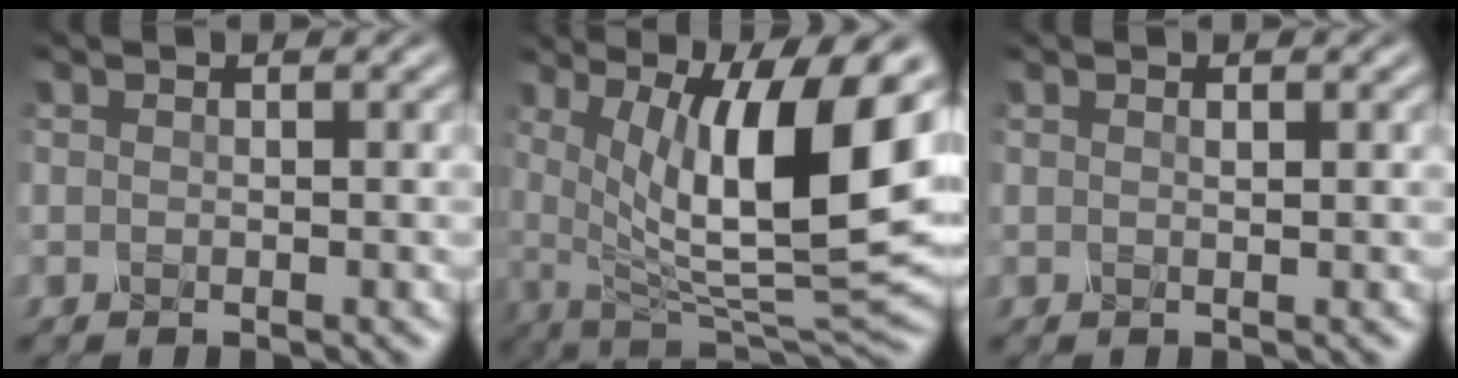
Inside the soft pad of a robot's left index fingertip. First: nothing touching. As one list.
[{"total": 13.4, "force": [3.1, 4.0, 12.4], "torque": [-0.195, -0.011, 0.059]}, {"total": 0.6, "force": [0.3, 0.1, 0.5], "torque": [-0.006, 0.001, 0.003]}]